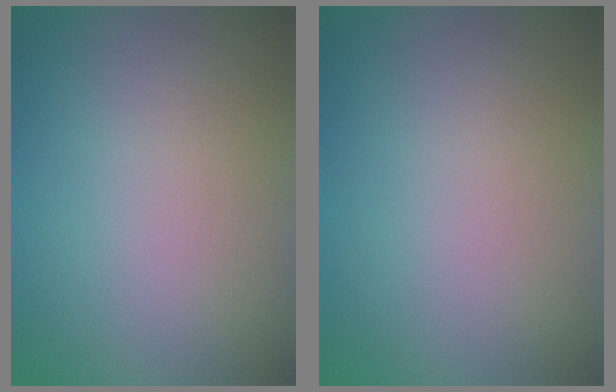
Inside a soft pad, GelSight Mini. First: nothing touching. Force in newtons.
{"total": 0.0}